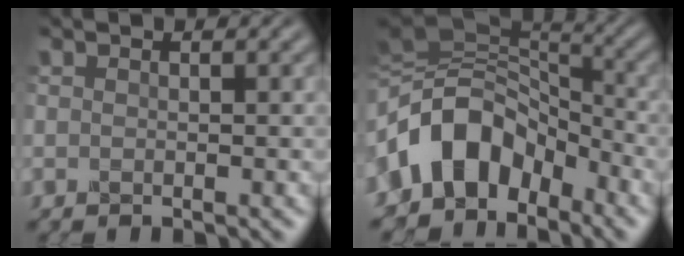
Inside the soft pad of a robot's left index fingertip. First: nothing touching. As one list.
[{"total": 8.8, "force": [-3.2, 6.3, 5.3], "torque": [-0.090, 0.025, -0.075]}]